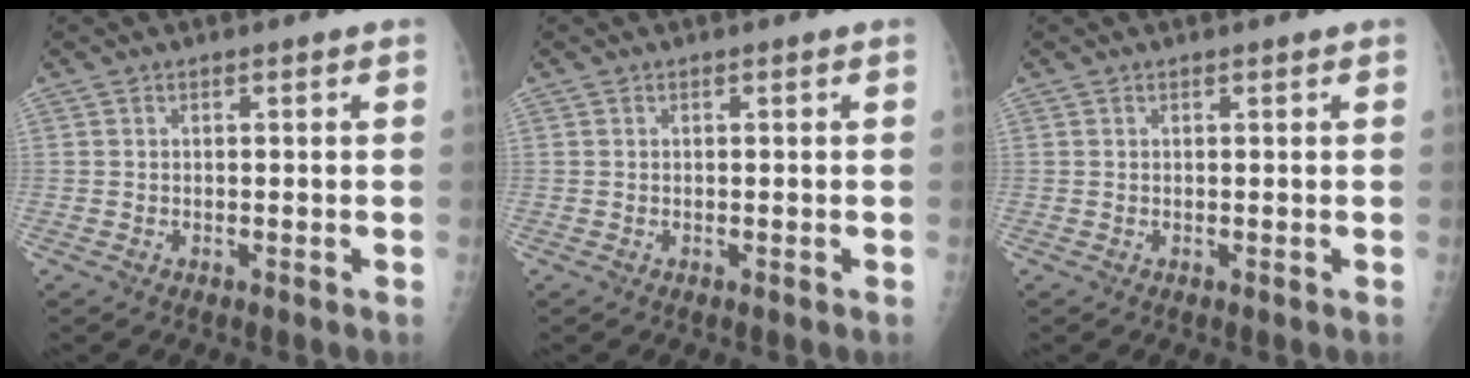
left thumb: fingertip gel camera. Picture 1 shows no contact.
{"total": 0.0}
{"total": 0.0}